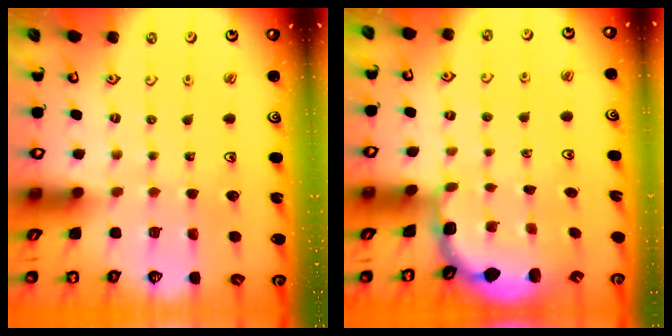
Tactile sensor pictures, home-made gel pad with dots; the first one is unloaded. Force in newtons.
{"total": 2.5, "press": 1.9, "slide": 1.6}